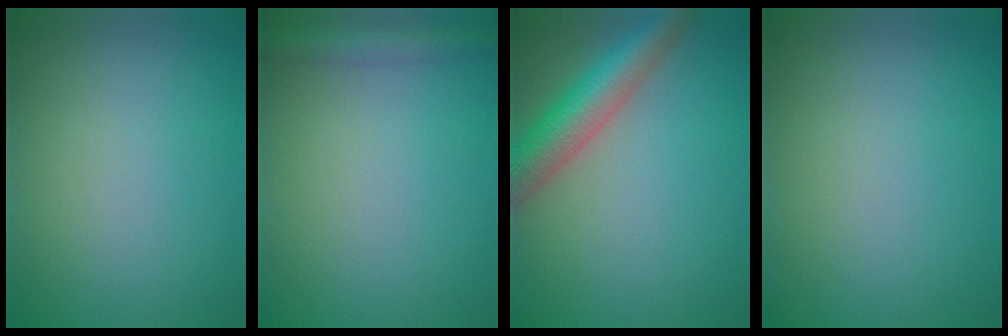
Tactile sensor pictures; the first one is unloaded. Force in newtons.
{"total": 2.6, "press": 2.6, "slide": 0.1}
{"total": 5.8, "press": 5.8, "slide": 0.4}
{"total": 0.0}